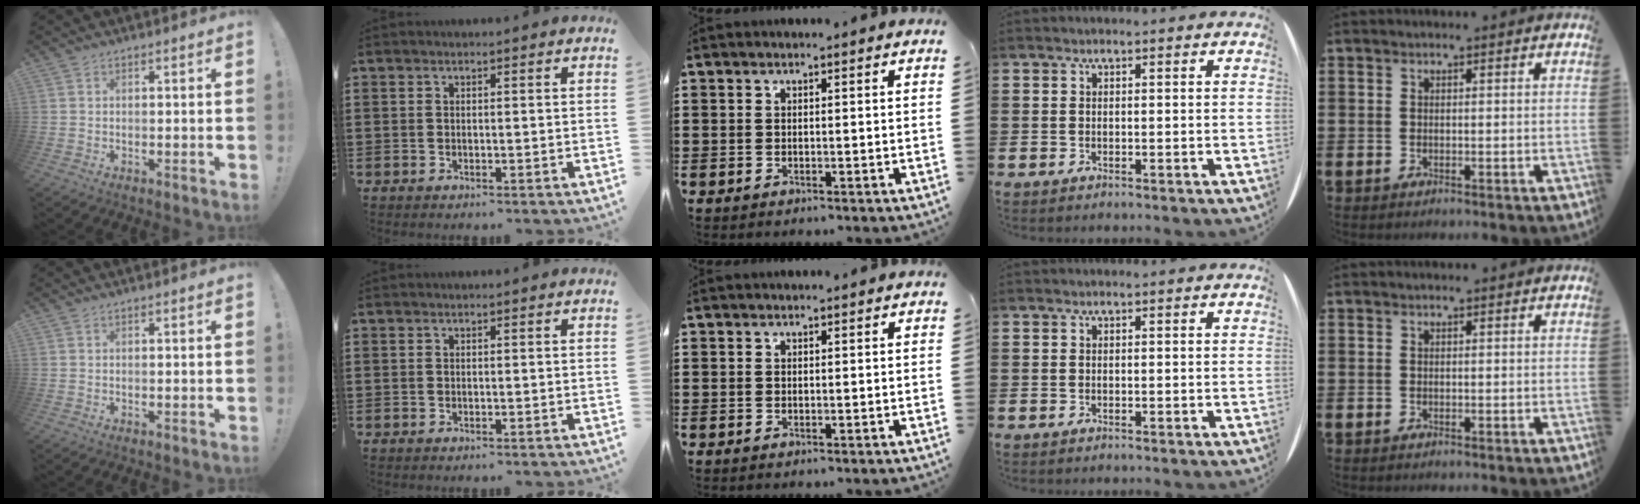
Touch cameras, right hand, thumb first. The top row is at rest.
{}